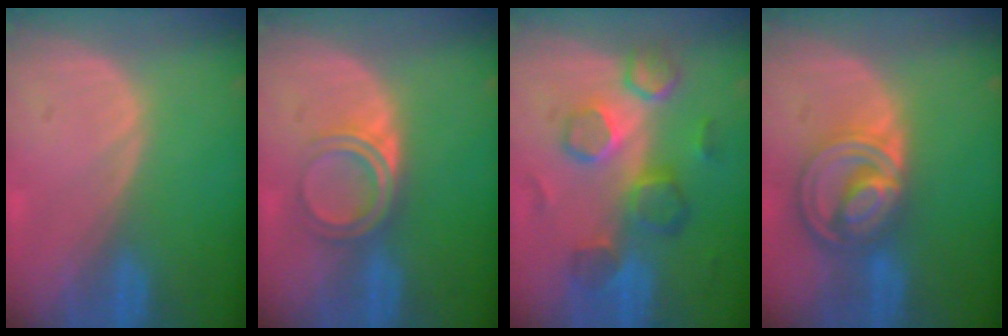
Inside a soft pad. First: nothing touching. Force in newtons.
{"total": 4.9, "press": 4.2, "slide": 2.5}
{"total": 9.1, "press": 8.6, "slide": 3.0}
{"total": 8.8, "press": 7.4, "slide": 4.7}